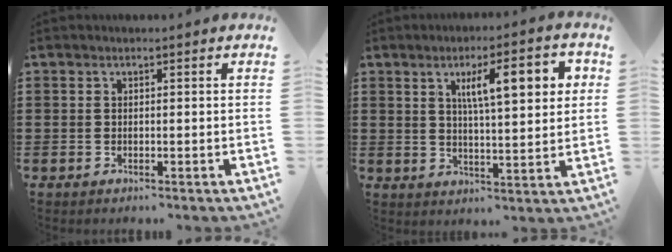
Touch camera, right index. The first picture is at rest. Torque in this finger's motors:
{"motor_torque": [0.50, 0.06, 0.81, 0.21]}